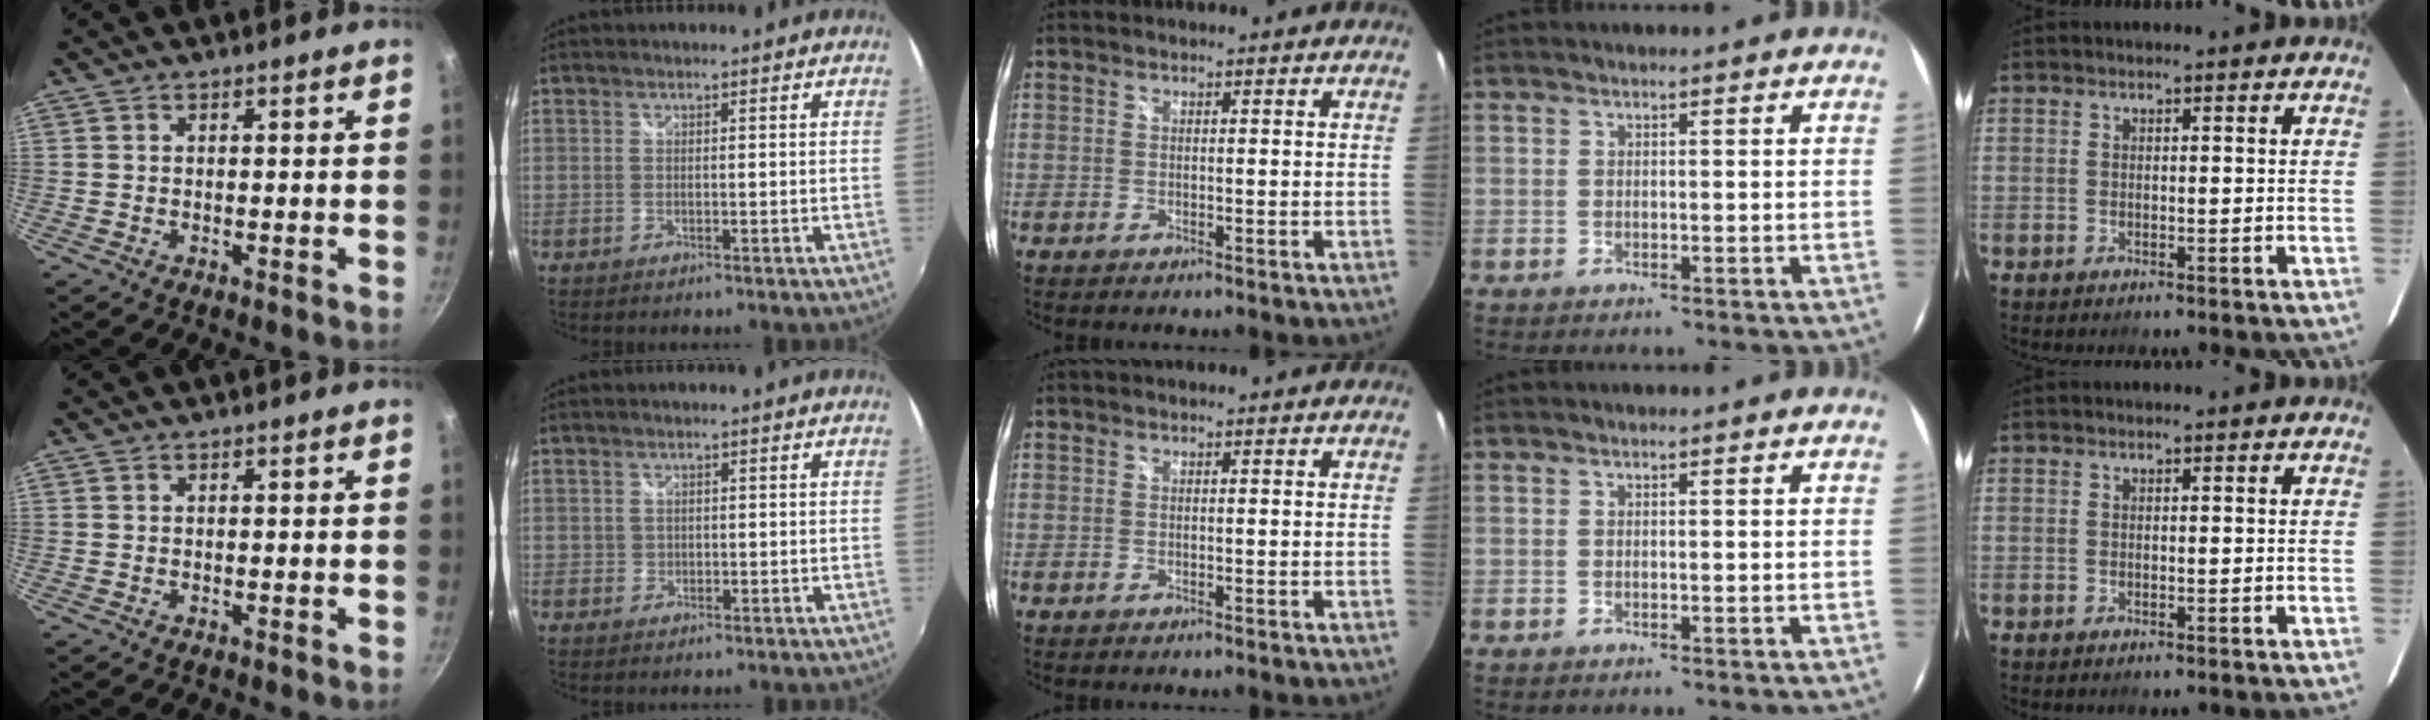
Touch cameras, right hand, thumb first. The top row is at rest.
{"index": {"total": 1.2, "force": [0.0, 1.2, 0.2], "torque": [0.000, -0.001, -0.001]}}